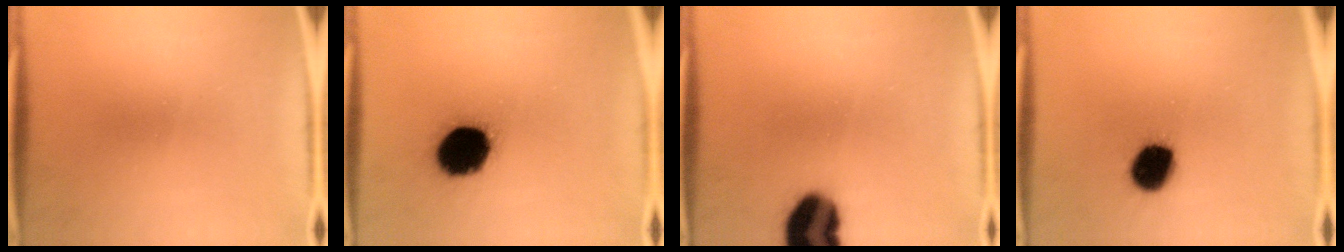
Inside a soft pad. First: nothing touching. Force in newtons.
{"total": 17.6}
{"total": 12.7}
{"total": 10.5}